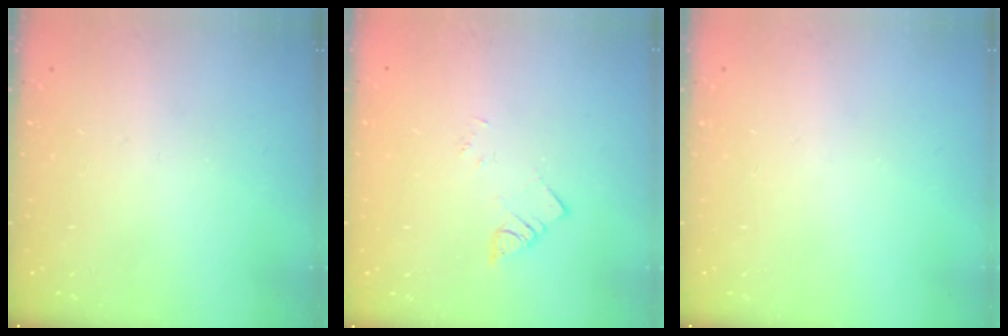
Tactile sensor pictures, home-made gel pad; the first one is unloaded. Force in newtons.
{"total": 2.2, "press": 2.2, "slide": 0.2}
{"total": 0.0}